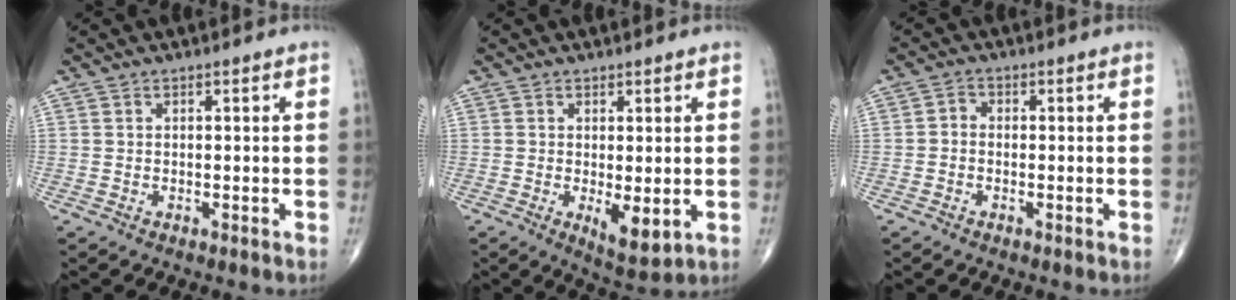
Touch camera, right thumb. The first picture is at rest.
{"total": 5.3, "force": [-0.8, 2.0, 4.9], "torque": [-0.072, -0.019, -0.003]}
{"total": 1.7, "force": [-0.5, 1.3, 0.9], "torque": [-0.007, 0.005, -0.016]}